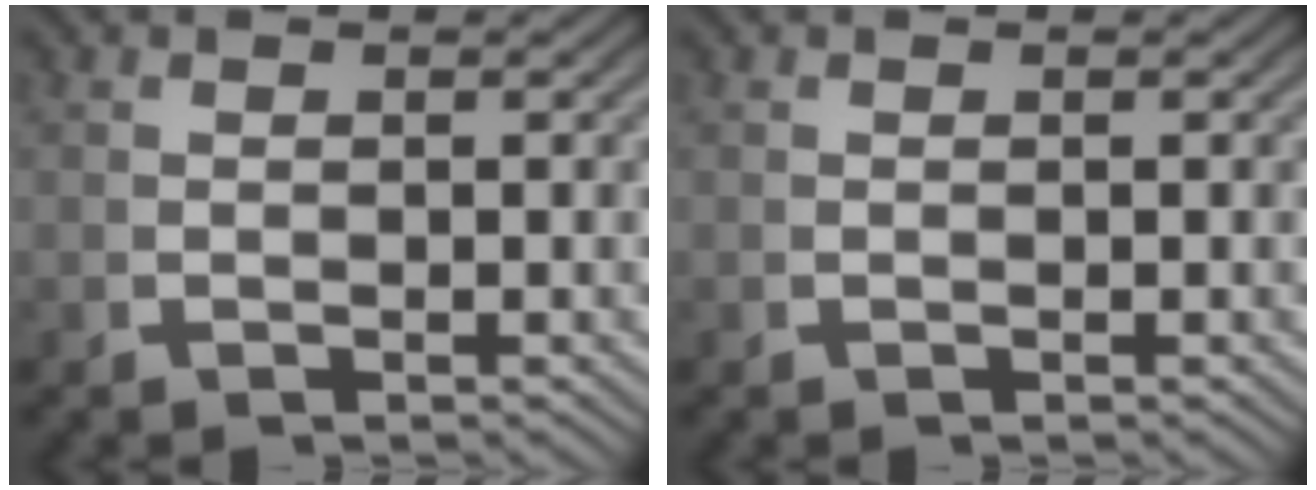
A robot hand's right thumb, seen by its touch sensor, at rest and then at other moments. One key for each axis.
{"total": 0.0}